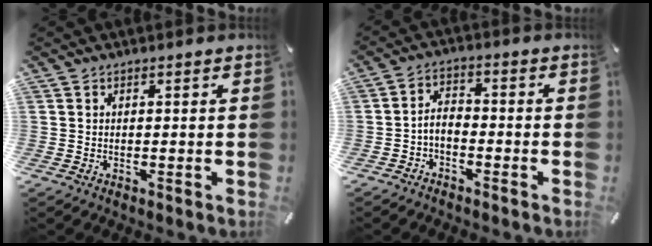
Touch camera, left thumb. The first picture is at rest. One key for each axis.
{"total": 3.8, "fx": -2.4, "fy": 2.1, "fz": 2.0, "tx": -0.049, "ty": 0.010, "tz": -0.051}